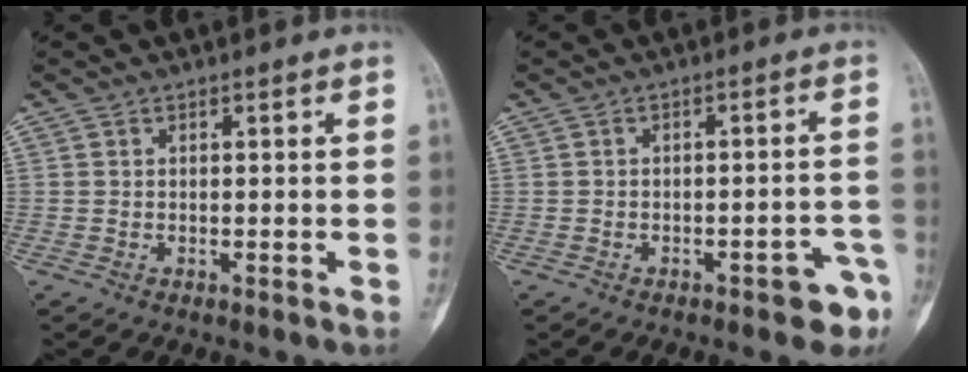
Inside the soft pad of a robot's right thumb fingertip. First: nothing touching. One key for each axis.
{"total": 5.9, "fx": -3.5, "fy": 2.3, "fz": 4.2, "tx": -0.030, "ty": 0.033, "tz": -0.038}